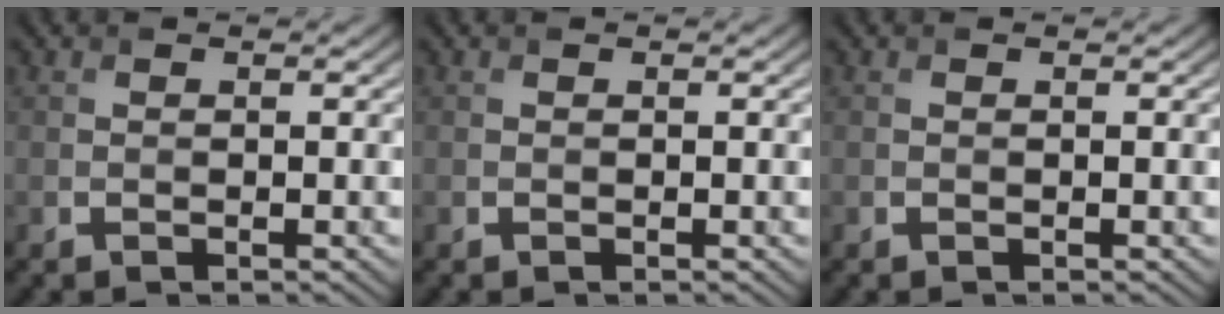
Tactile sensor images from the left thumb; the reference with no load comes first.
{"total": 0.0}
{"total": 0.0}